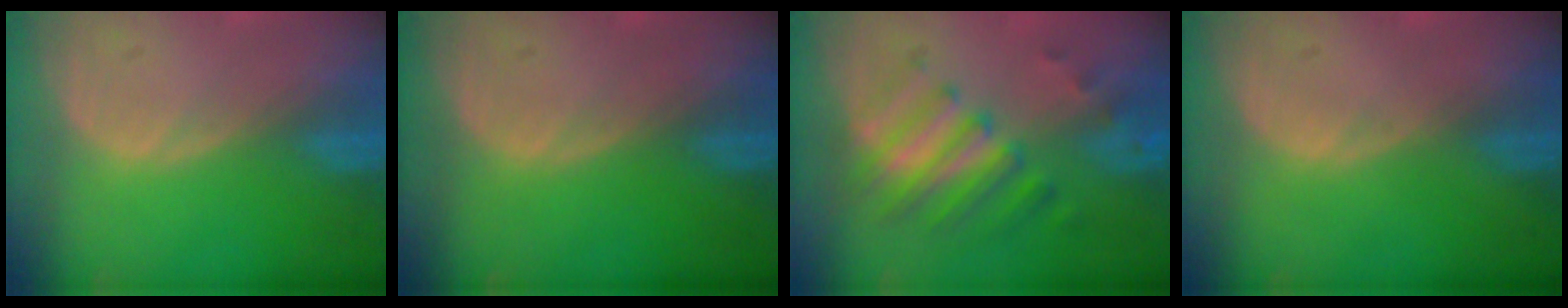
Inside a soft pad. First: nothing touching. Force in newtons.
{"total": 0.0}
{"total": 7.9, "press": 7.1, "slide": 3.5}
{"total": 0.0}